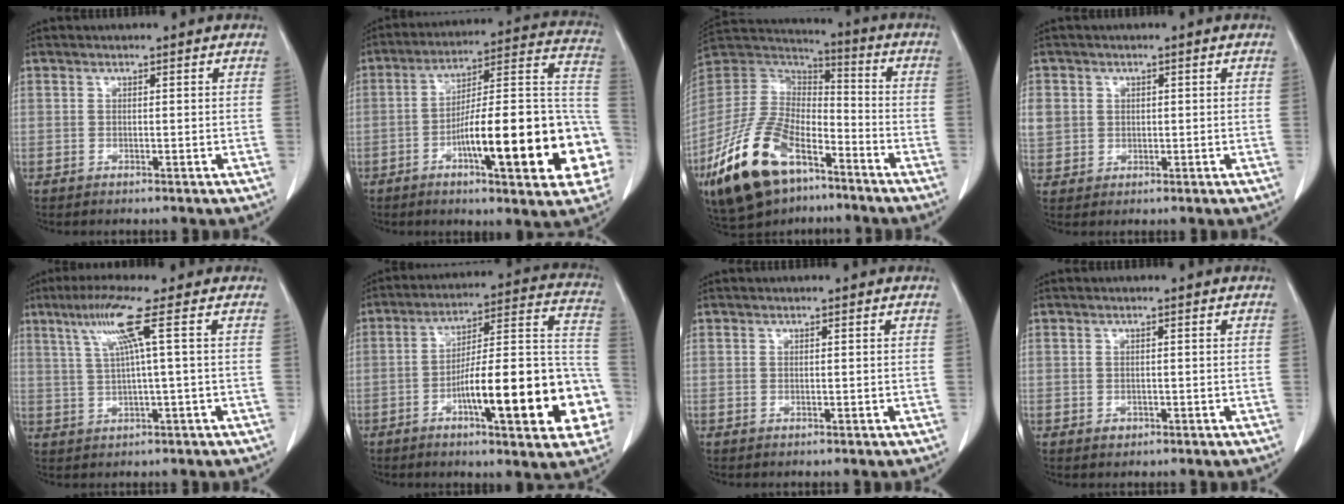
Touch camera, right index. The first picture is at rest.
{"total": 24.8, "force": [-7.6, 4.5, 23.2], "torque": [-0.256, 0.023, -0.104]}
{"total": 21.3, "force": [-12.2, 10.1, 14.2], "torque": [-0.323, -0.012, -0.227]}
{"total": 8.7, "force": [1.0, 8.0, 3.2], "torque": [-0.119, 0.026, 0.037]}
{"total": 7.0, "force": [2.4, -1.3, 6.5], "torque": [-0.130, 0.017, 0.054]}
{"total": 22.8, "force": [-7.5, 4.3, 21.1], "torque": [-0.235, 0.028, -0.100]}
{"total": 0.0}
{"total": 1.8, "force": [-0.6, 1.5, 0.7], "torque": [-0.010, 0.003, -0.002]}